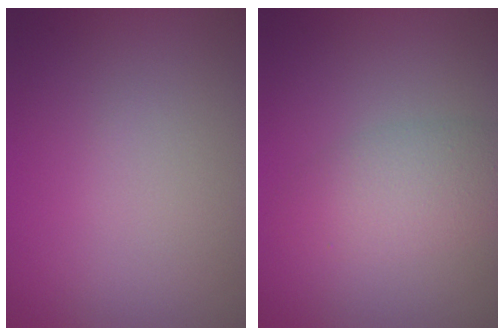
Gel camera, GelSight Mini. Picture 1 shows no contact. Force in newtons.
{"total": 3.5, "press": 3.5, "slide": 0.1}